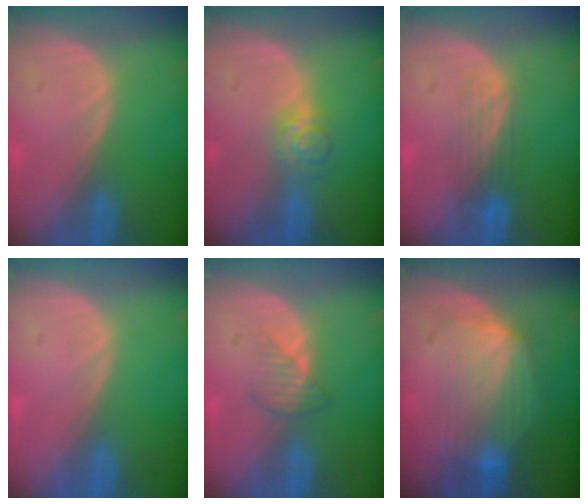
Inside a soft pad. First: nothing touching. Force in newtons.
{"total": 3.7, "press": 3.6, "slide": 0.9}
{"total": 3.9, "press": 3.2, "slide": 2.3}
{"total": 0.0}
{"total": 2.5, "press": 2.5, "slide": 0.2}
{"total": 7.4, "press": 7.3, "slide": 1.3}